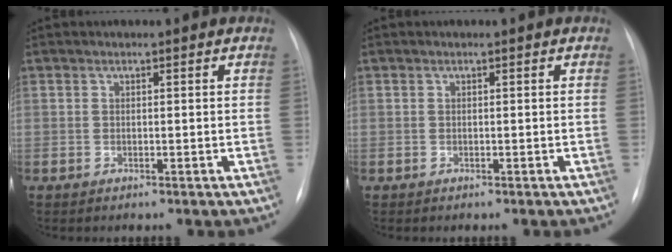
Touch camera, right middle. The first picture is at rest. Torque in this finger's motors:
{"motor_torque": [0.98, -1.16, -0.01, 0.01]}